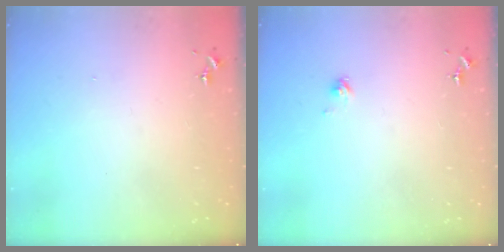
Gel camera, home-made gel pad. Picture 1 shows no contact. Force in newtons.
{"total": 2.1, "press": 2.1, "slide": 0.2}